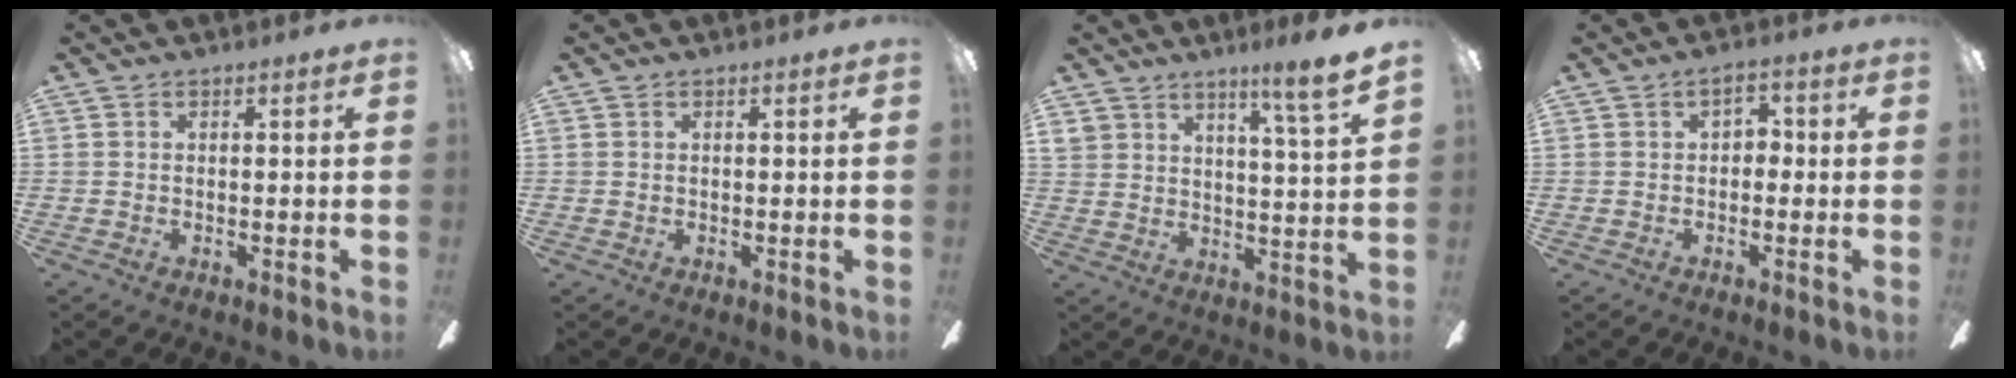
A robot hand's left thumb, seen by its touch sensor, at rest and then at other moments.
{"total": 0.6, "force": [0.2, 0.4, 0.4], "torque": [-0.007, 0.004, 0.004]}
{"total": 8.3, "force": [6.8, 1.1, 4.6], "torque": [-0.073, -0.041, 0.117]}
{"total": 3.7, "force": [0.4, 2.4, 2.7], "torque": [-0.038, 0.007, 0.001]}